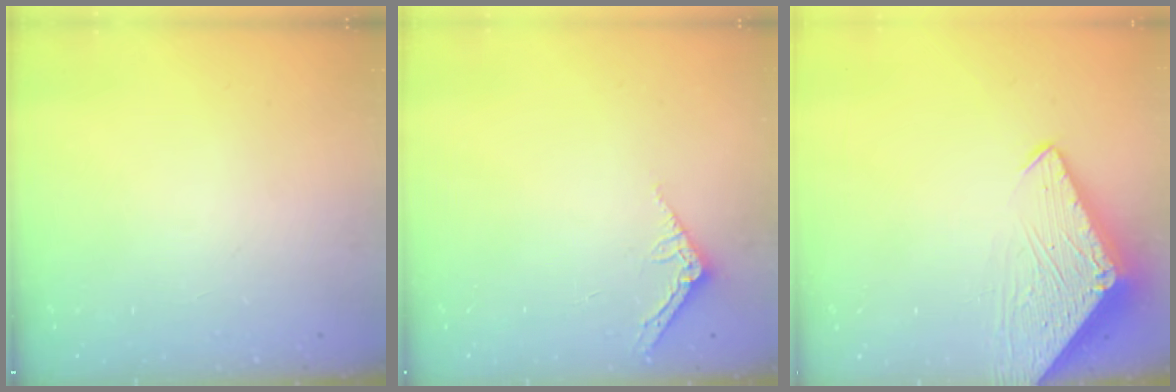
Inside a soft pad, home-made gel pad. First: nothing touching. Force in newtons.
{"total": 3.0, "press": 3.0, "slide": 0.2}
{"total": 4.9, "press": 4.9, "slide": 0.5}